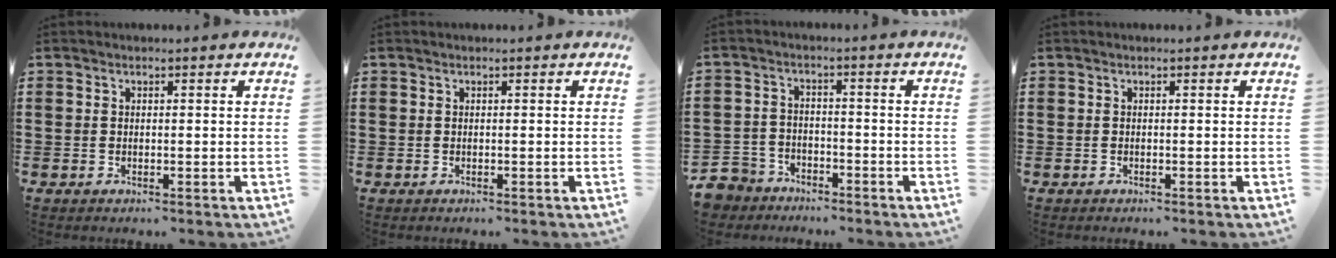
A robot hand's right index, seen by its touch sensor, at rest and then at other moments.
{"total": 0.0}
{"total": 4.5, "force": [-4.1, 1.7, 0.1], "torque": [-0.031, -0.003, -0.094]}
{"total": 0.0}